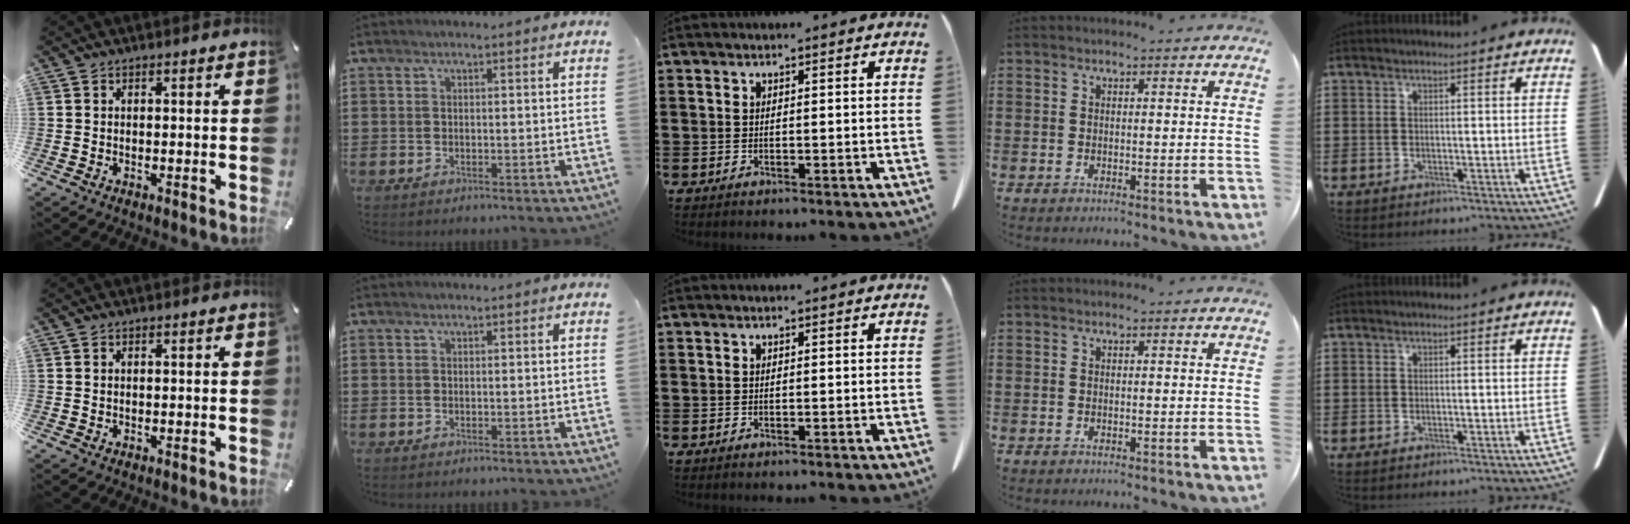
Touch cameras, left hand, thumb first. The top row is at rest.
{}